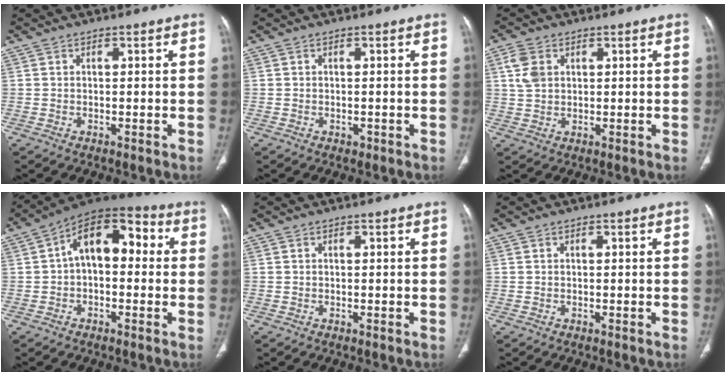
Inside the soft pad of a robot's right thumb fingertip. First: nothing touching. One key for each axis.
{"total": 0.6, "fx": -0.2, "fy": 0.5, "fz": 0.2, "tx": 0.002, "ty": 0.003, "tz": -0.001}
{"total": 4.8, "fx": 1.6, "fy": 3.4, "fz": 3.0, "tx": -0.060, "ty": 0.002, "tz": 0.034}
{"total": 13.1, "fx": 1.5, "fy": 7.6, "fz": 10.5, "tx": -0.133, "ty": 0.042, "tz": 0.008}
{"total": 0.0}
{"total": 0.0}